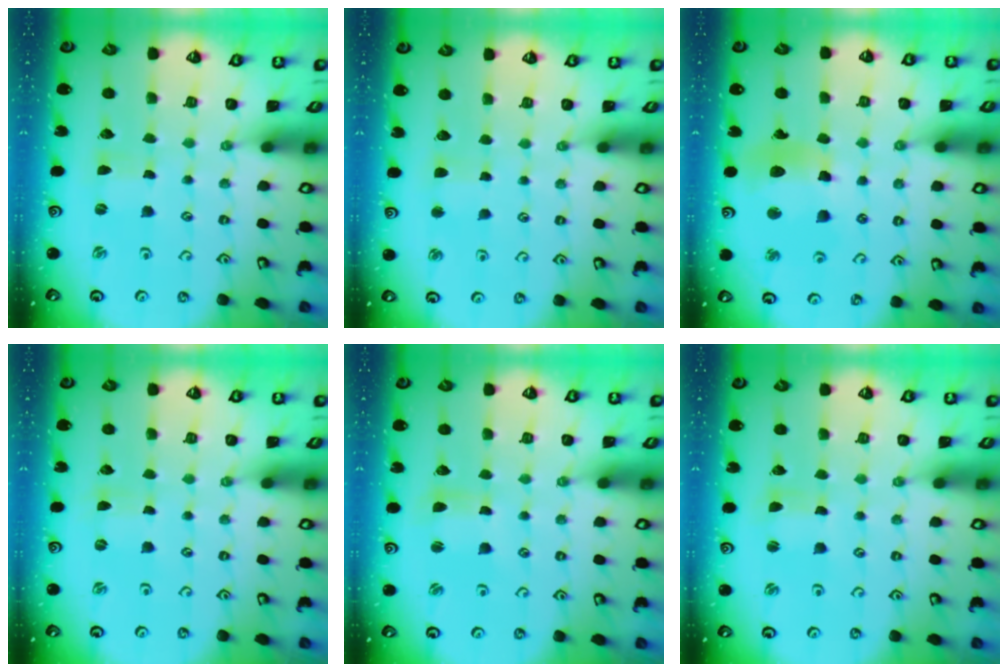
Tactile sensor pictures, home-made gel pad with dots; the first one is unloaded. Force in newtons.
{"total": 2.5, "press": 2.5, "slide": 0.3}
{"total": 12.6, "press": 12.5, "slide": 1.8}
{"total": 0.0}
{"total": 3.2, "press": 3.2, "slide": 0.4}
{"total": 1.6, "press": 1.5, "slide": 0.3}